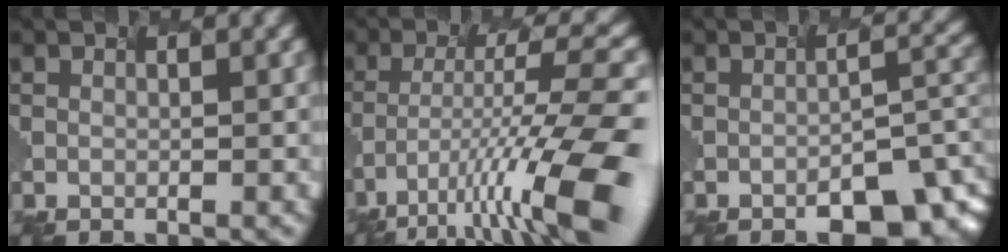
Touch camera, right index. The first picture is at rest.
{"total": 12.1, "force": [-7.3, 1.9, 9.5], "torque": [-0.179, 0.006, -0.099]}
{"total": 6.1, "force": [-3.7, 1.9, 4.5], "torque": [-0.074, -0.006, -0.028]}